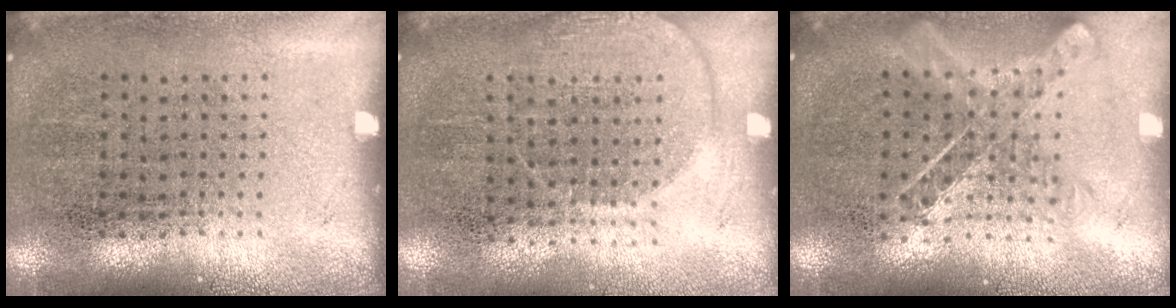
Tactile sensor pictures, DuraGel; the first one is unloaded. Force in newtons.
{"total": 1.4, "press": 1.2, "slide": 0.6}
{"total": 1.0, "press": 1.0, "slide": 0.1}